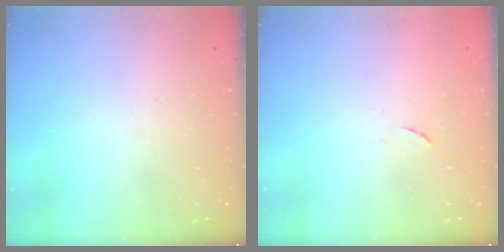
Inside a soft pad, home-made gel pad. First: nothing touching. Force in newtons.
{"total": 4.8, "press": 4.8, "slide": 0.5}